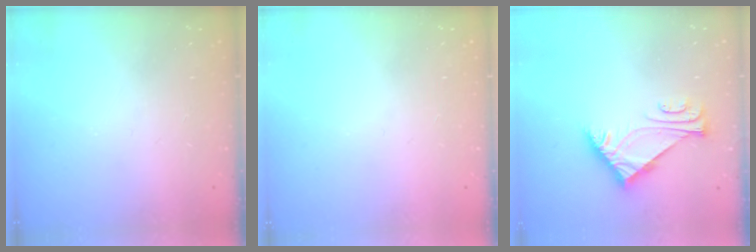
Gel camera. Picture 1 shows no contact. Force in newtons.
{"total": 0.0}
{"total": 6.4, "press": 6.3, "slide": 0.9}